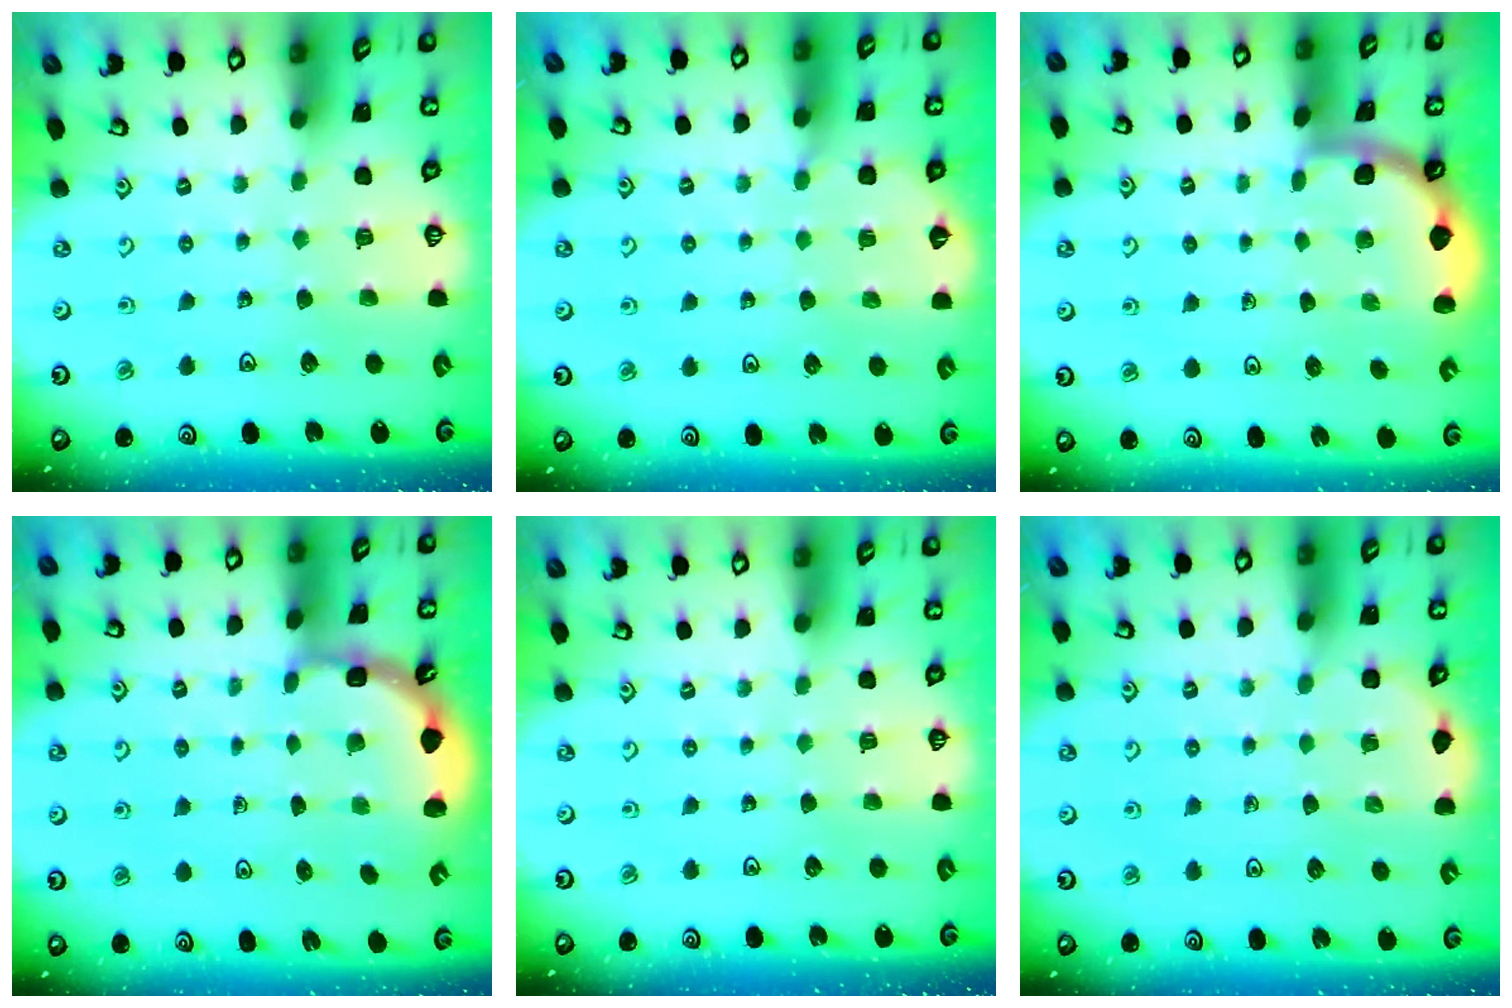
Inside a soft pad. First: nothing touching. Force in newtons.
{"total": 2.9, "press": 2.9, "slide": 0.3}
{"total": 1.9, "press": 1.9, "slide": 0.0}
{"total": 2.1, "press": 1.9, "slide": 0.9}
{"total": 0.0}
{"total": 3.2, "press": 2.8, "slide": 1.4}